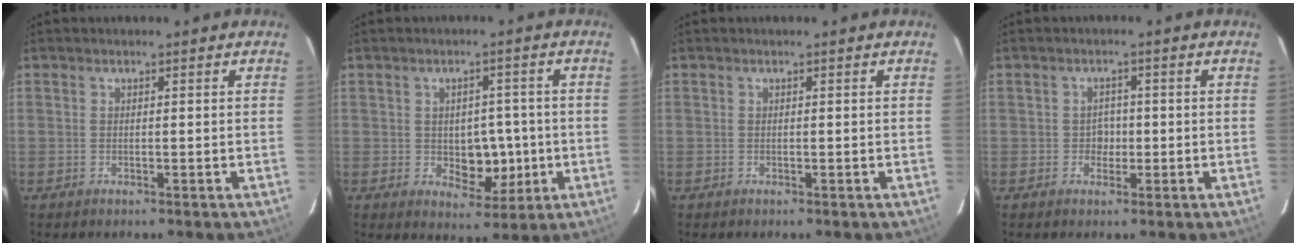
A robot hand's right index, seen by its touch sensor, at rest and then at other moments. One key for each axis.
{"total": 6.2, "fx": -0.8, "fy": 4.0, "fz": 4.6, "tx": -0.054, "ty": 0.008, "tz": 0.000}
{"total": 0.0}
{"total": 2.1, "fx": -0.4, "fy": 1.7, "fz": 1.1, "tx": -0.011, "ty": 0.006, "tz": -0.006}